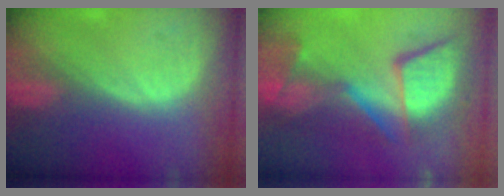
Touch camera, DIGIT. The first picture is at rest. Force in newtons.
{"total": 12.2, "press": 11.1, "slide": 5.1}